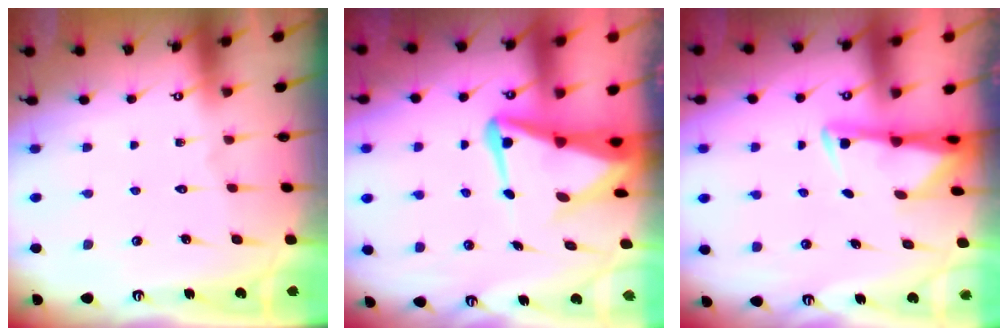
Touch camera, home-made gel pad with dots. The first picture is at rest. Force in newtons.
{"total": 7.6, "press": 7.5, "slide": 1.6}
{"total": 3.0, "press": 2.9, "slide": 0.6}